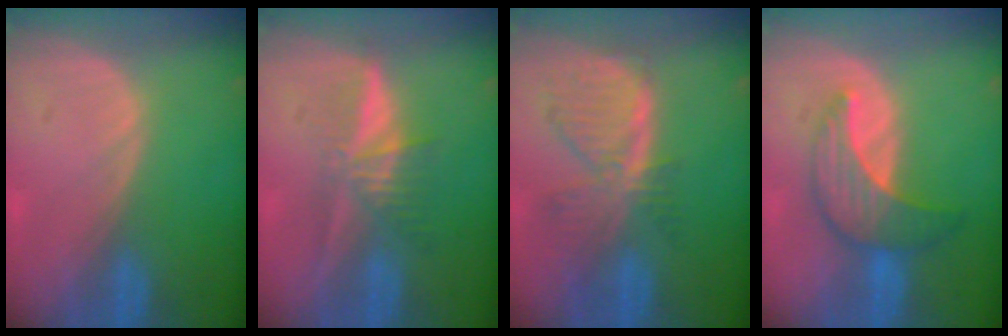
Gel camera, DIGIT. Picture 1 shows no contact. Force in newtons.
{"total": 5.4, "press": 5.2, "slide": 1.6}
{"total": 8.2, "press": 7.1, "slide": 4.0}
{"total": 7.0, "press": 6.9, "slide": 1.0}